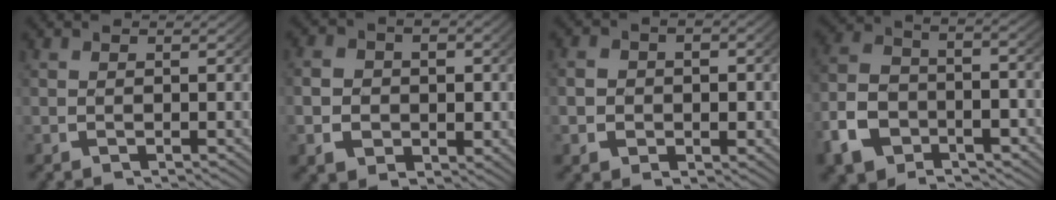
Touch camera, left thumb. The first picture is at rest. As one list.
[{"total": 5.6, "force": [-0.5, 4.7, 3.0], "torque": [-0.062, -0.013, -0.003]}, {"total": 4.2, "force": [-0.5, 3.6, 2.1], "torque": [-0.043, -0.006, -0.010]}, {"total": 8.2, "force": [-3.3, 5.8, 4.7], "torque": [-0.127, -0.027, -0.045]}]